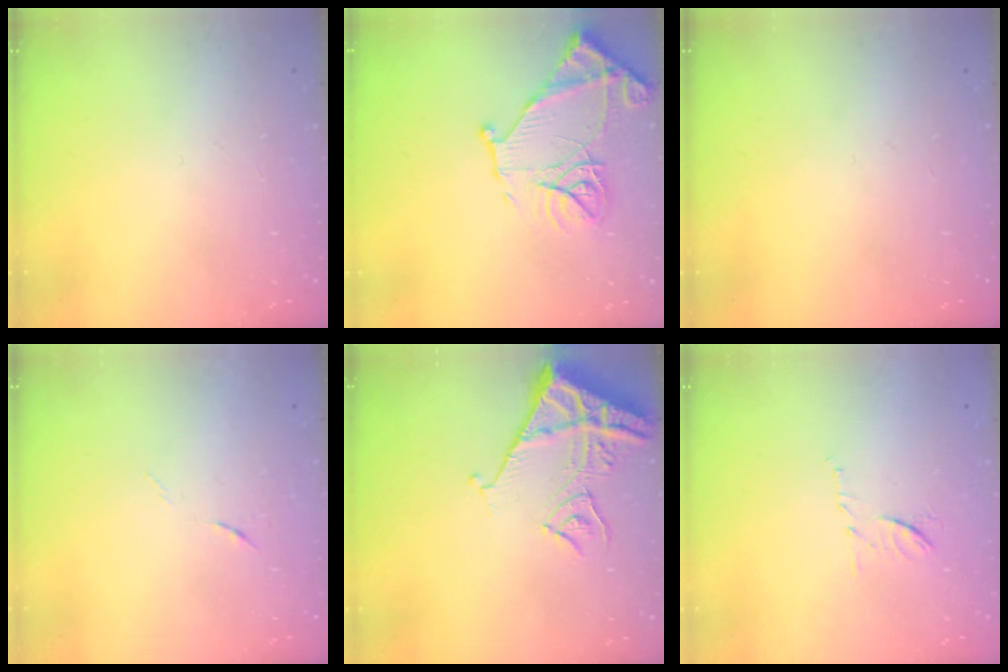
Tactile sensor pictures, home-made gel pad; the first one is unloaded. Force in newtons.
{"total": 15.2, "press": 15.2, "slide": 1.5}
{"total": 0.0}
{"total": 4.4, "press": 4.2, "slide": 1.3}
{"total": 10.5, "press": 10.5, "slide": 1.2}
{"total": 7.8, "press": 7.8, "slide": 0.3}